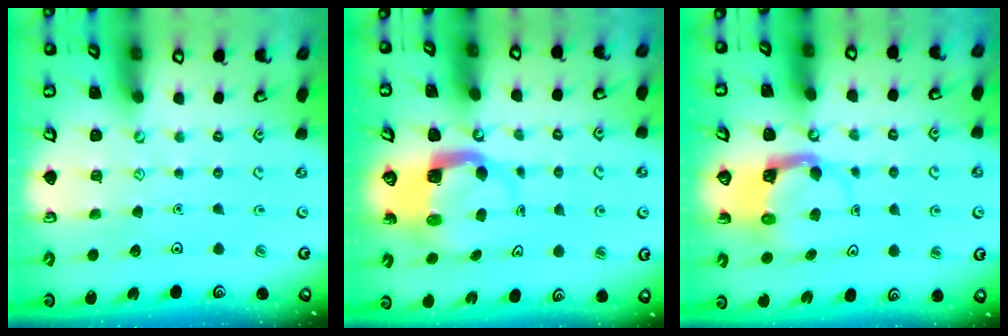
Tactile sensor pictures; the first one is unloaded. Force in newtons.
{"total": 5.6, "press": 5.5, "slide": 1.0}
{"total": 4.4, "press": 4.4, "slide": 0.3}